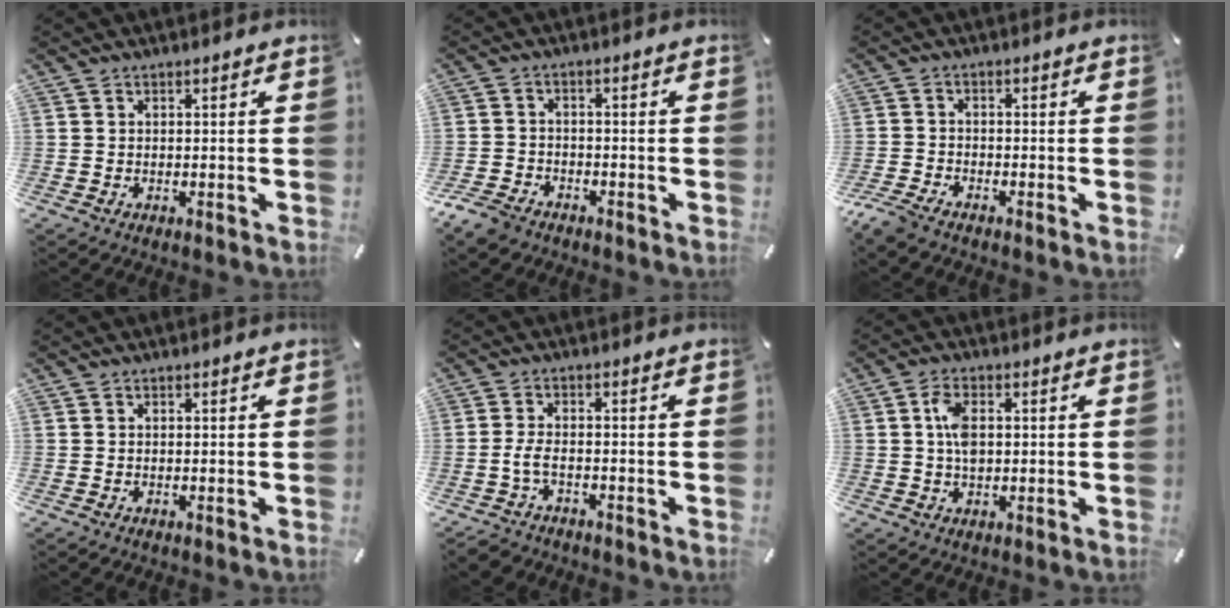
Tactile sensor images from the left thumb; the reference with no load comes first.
{"total": 5.0, "force": [-3.9, 2.5, 1.7], "torque": [-0.050, 0.013, -0.081]}
{"total": 3.5, "force": [-3.1, 0.9, 1.5], "torque": [-0.051, 0.004, -0.066]}
{"total": 0.0}
{"total": 4.2, "force": [-2.2, 2.0, 3.0], "torque": [-0.078, 0.005, -0.047]}
{"total": 5.1, "force": [0.7, 2.9, 4.2], "torque": [-0.085, 0.003, 0.006]}